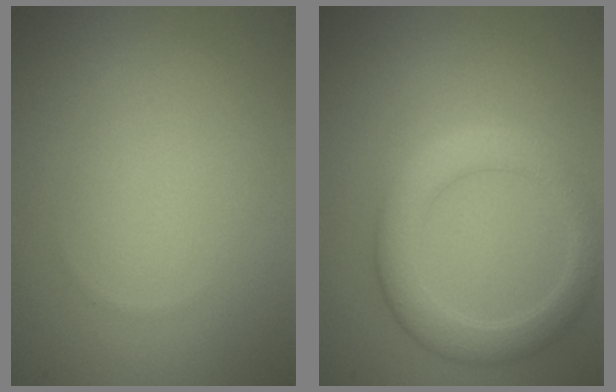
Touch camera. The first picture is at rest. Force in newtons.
{"total": 3.9, "press": 3.9, "slide": 0.5}